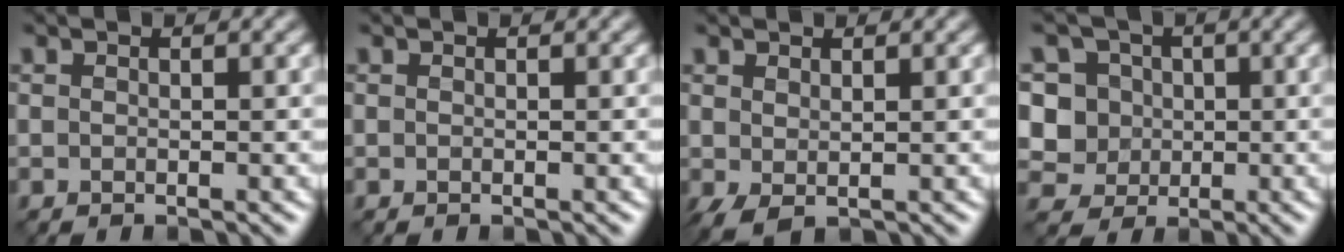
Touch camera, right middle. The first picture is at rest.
{"total": 0.5, "force": [-0.1, -0.5, -0.1], "torque": [0.002, 0.000, -0.003]}
{"total": 1.4, "force": [0.1, 0.2, 1.4], "torque": [-0.034, -0.002, 0.003]}
{"total": 5.7, "force": [1.1, 5.1, 2.3], "torque": [-0.033, 0.013, 0.006]}